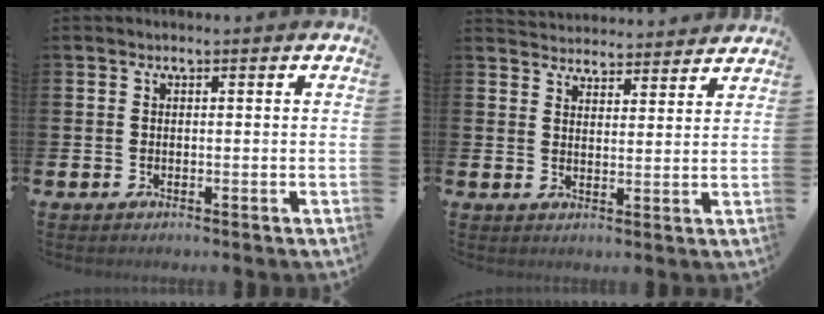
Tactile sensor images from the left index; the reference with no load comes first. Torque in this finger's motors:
{"motor_torque": [0.88, -1.27, 0.06, 0.00]}